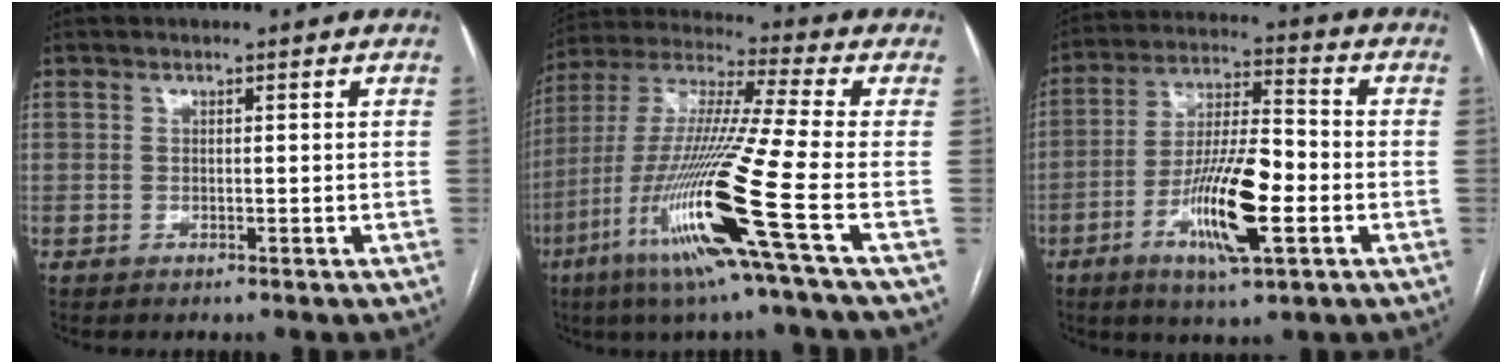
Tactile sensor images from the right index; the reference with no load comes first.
{"total": 19.9, "force": [-7.8, -1.4, 18.3], "torque": [-0.390, -0.034, -0.157]}
{"total": 13.5, "force": [-4.5, 2.6, 12.5], "torque": [-0.235, -0.004, -0.076]}